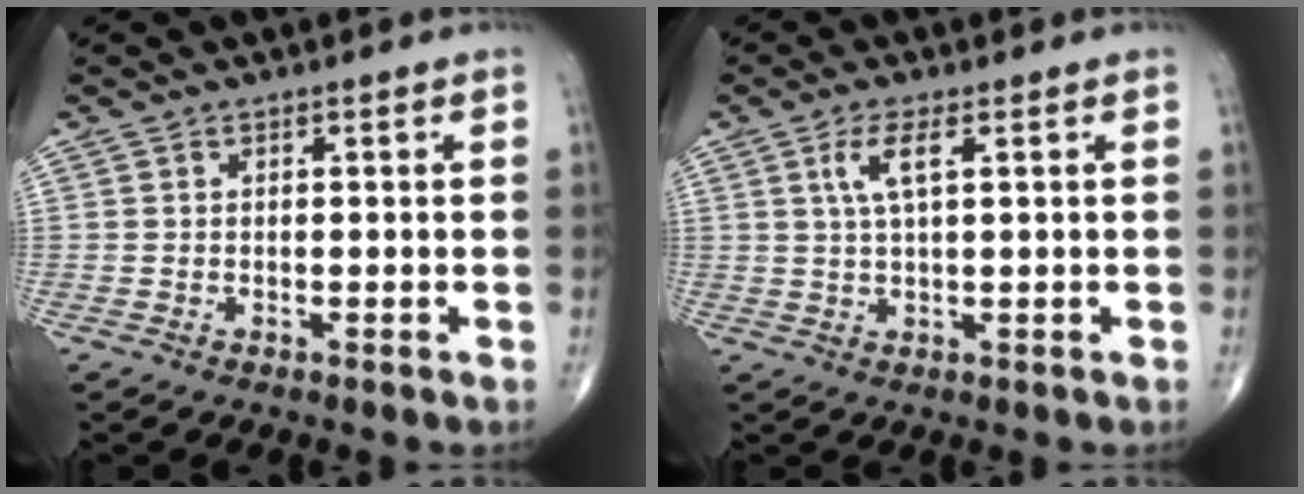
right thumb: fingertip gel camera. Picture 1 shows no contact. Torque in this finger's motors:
{"motor_torque": [-0.35, 0.61, 0.33, 0.03, -0.03]}